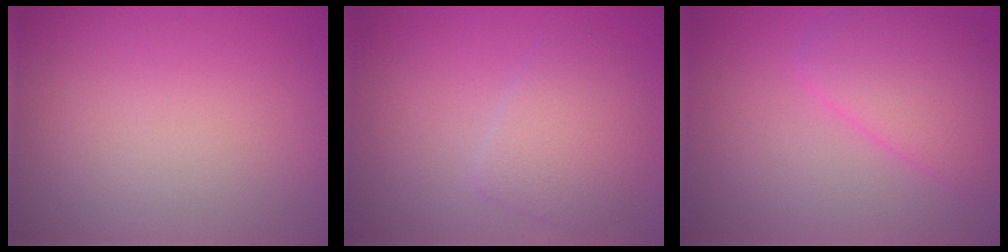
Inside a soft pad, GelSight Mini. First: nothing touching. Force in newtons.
{"total": 3.1, "press": 3.1, "slide": 0.1}
{"total": 4.0, "press": 4.0, "slide": 0.0}